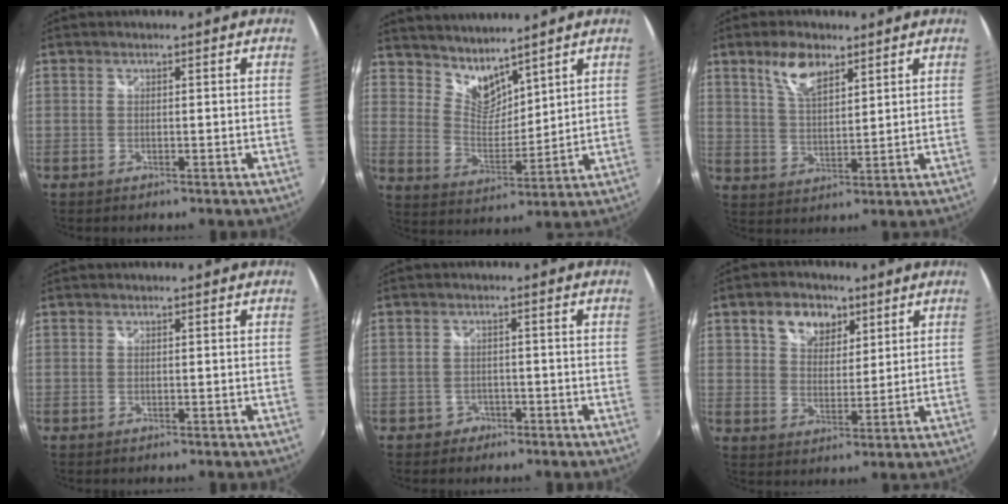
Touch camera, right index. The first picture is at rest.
{"total": 8.0, "force": [7.1, 2.8, 2.6], "torque": [-0.041, -0.005, 0.137]}
{"total": 7.4, "force": [4.6, 3.2, 4.8], "torque": [-0.089, 0.009, 0.089]}
{"total": 0.0}
{"total": 2.9, "force": [-1.7, 2.3, 0.2], "torque": [-0.011, 0.005, -0.026]}
{"total": 8.0, "force": [4.3, 5.5, 4.0], "torque": [-0.069, 0.020, 0.073]}